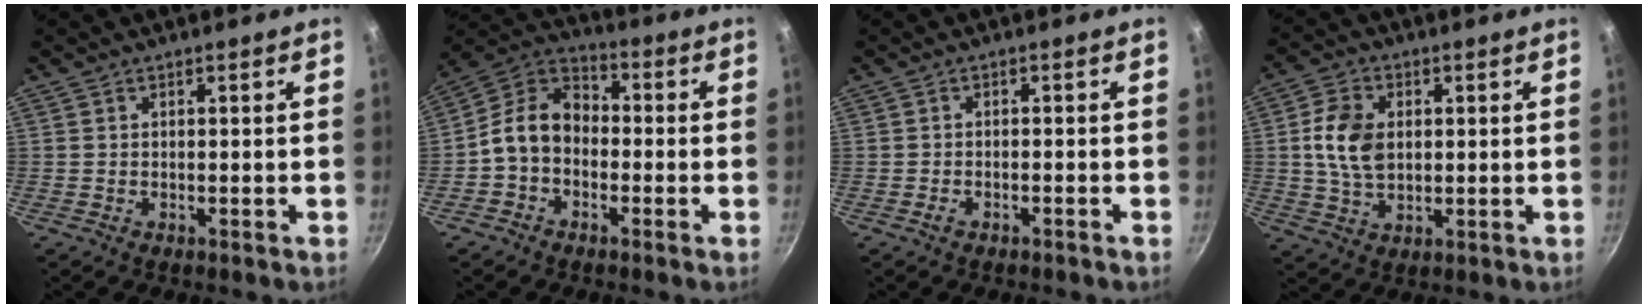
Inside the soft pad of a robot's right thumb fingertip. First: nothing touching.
{"total": 9.9, "force": [-2.0, 7.4, 6.3], "torque": [-0.088, 0.043, -0.061]}
{"total": 1.3, "force": [-1.0, 0.4, 0.7], "torque": [-0.021, 0.012, -0.017]}
{"total": 9.4, "force": [1.2, 6.3, 6.8], "torque": [-0.116, 0.003, 0.023]}